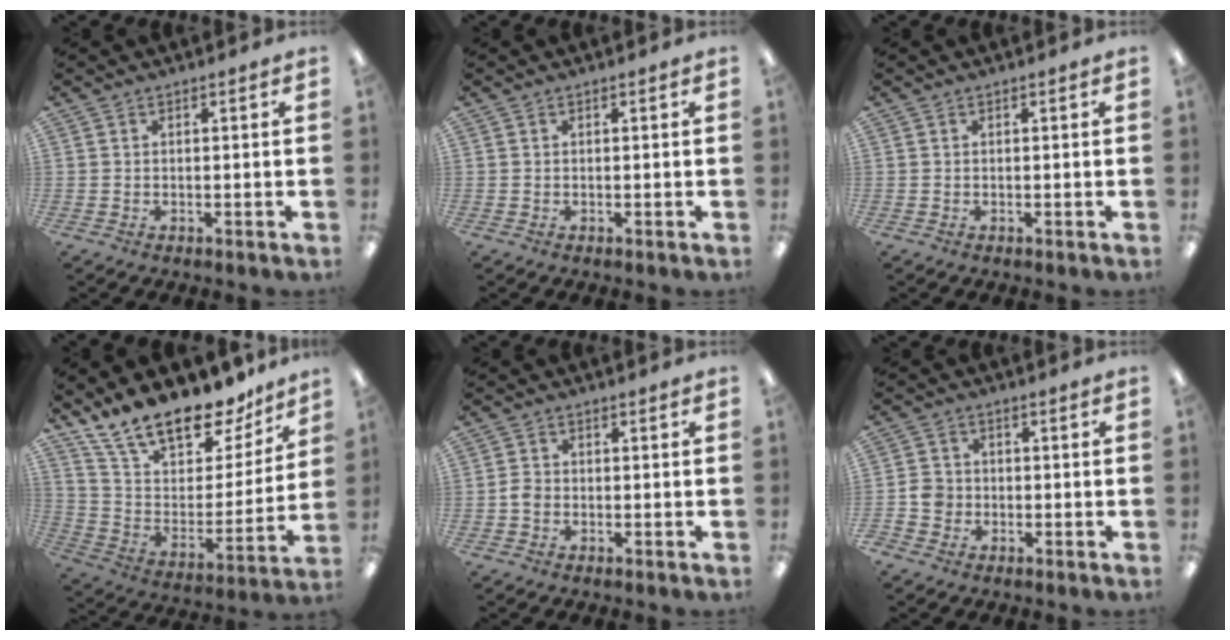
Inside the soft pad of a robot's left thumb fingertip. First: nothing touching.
{"total": 0.0}
{"total": 0.0}
{"total": 19.2, "force": [15.8, 7.5, 8.0], "torque": [-0.140, -0.117, 0.279]}
{"total": 2.1, "force": [-0.7, 1.7, 1.1], "torque": [-0.020, 0.006, -0.015]}
{"total": 4.3, "force": [-1.5, 3.8, 1.3], "torque": [-0.022, 0.010, -0.026]}